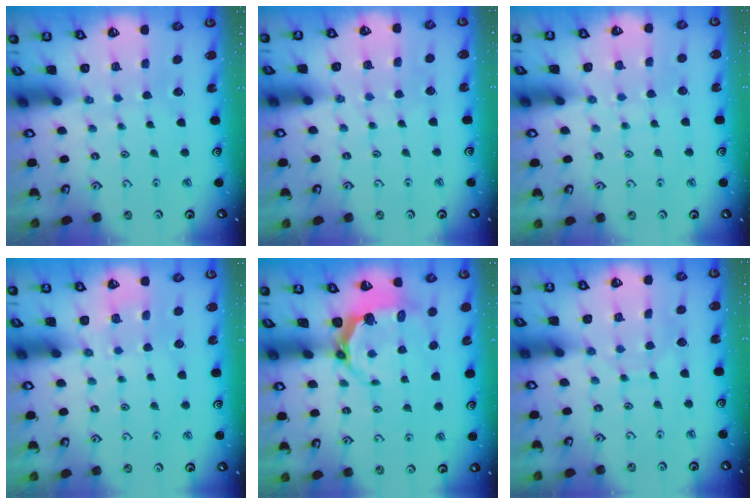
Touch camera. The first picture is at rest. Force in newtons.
{"total": 3.7, "press": 3.7, "slide": 0.4}
{"total": 6.2, "press": 6.1, "slide": 0.8}
{"total": 4.9, "press": 4.8, "slide": 1.2}
{"total": 5.2, "press": 3.8, "slide": 3.5}
{"total": 3.8, "press": 3.8, "slide": 0.2}